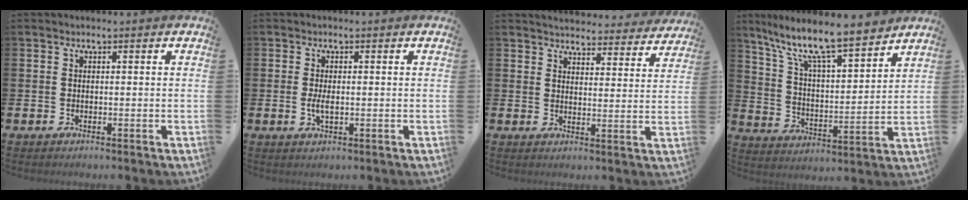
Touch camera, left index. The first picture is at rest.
{"total": 2.3, "force": [-0.1, 0.9, 2.1], "torque": [-0.036, 0.000, -0.004]}
{"total": 4.5, "force": [4.4, 0.8, 0.1], "torque": [-0.011, -0.039, 0.076]}
{"total": 10.7, "force": [9.4, 1.6, 5.0], "torque": [-0.132, -0.064, 0.158]}